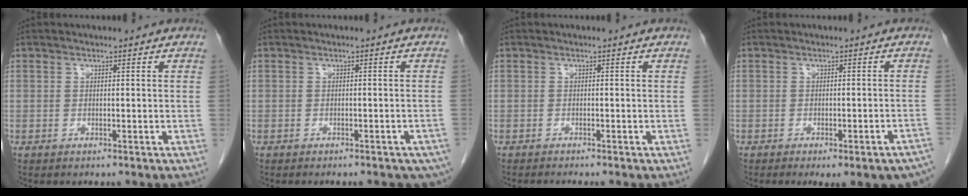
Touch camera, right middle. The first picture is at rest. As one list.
[{"total": 8.5, "force": [-6.7, 2.5, 4.5], "torque": [-0.054, -0.015, -0.070]}, {"total": 1.9, "force": [-1.7, -0.3, 0.9], "torque": [-0.012, -0.001, -0.025]}, {"total": 10.9, "force": [-8.9, 1.8, 6.0], "torque": [-0.028, 0.000, -0.095]}]